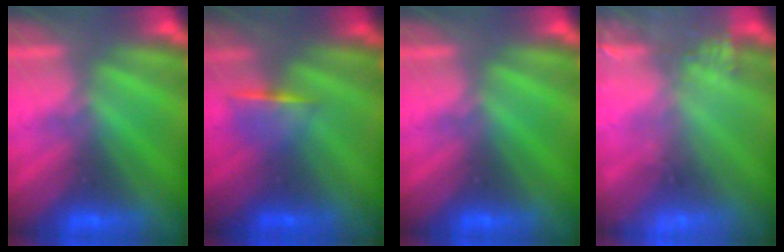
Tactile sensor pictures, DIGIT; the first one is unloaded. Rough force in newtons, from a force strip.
{"total": 1.2}
{"total": 0.0}
{"total": 8.7}